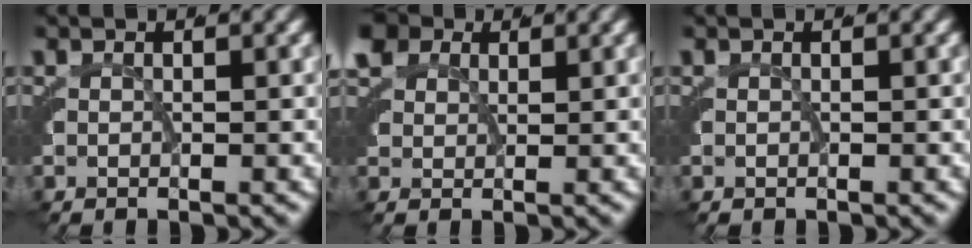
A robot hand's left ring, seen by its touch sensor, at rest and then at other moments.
{"total": 2.6, "force": [1.8, 1.6, 1.0], "torque": [-0.036, -0.002, 0.033]}
{"total": 0.0}